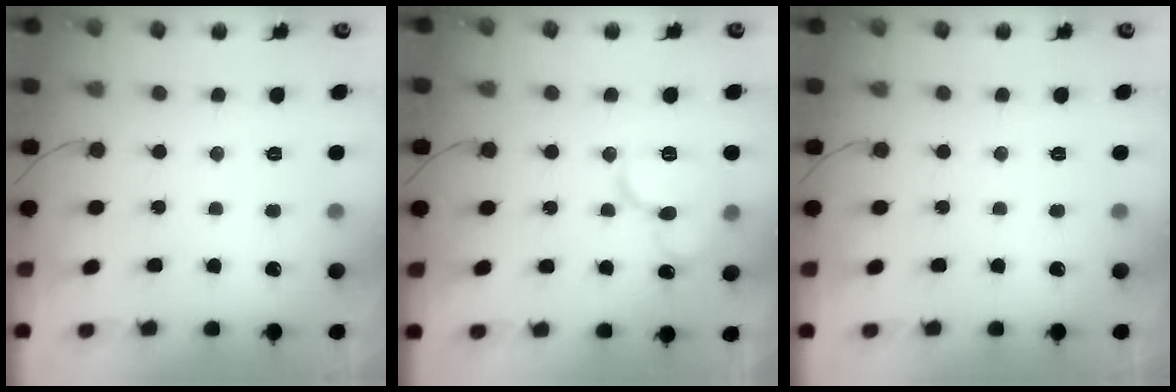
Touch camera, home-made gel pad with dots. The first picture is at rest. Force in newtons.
{"total": 11.6, "press": 11.5, "slide": 1.5}
{"total": 0.0}